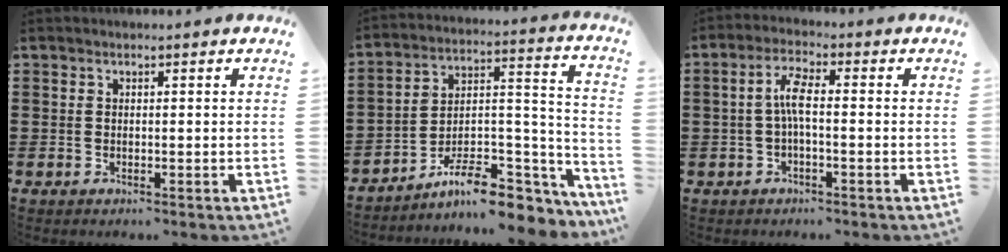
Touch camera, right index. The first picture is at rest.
{"total": 10.0, "force": [-7.8, 3.7, 5.1], "torque": [-0.081, 0.018, -0.141]}
{"total": 4.6, "force": [-0.6, 1.3, 4.3], "torque": [-0.095, 0.003, -0.018]}